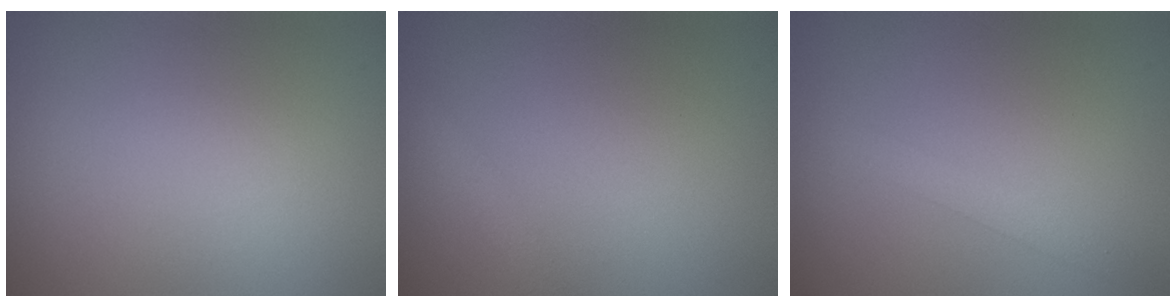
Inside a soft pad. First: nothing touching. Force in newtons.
{"total": 1.3, "press": 1.3, "slide": 0.0}
{"total": 1.4, "press": 1.3, "slide": 0.1}